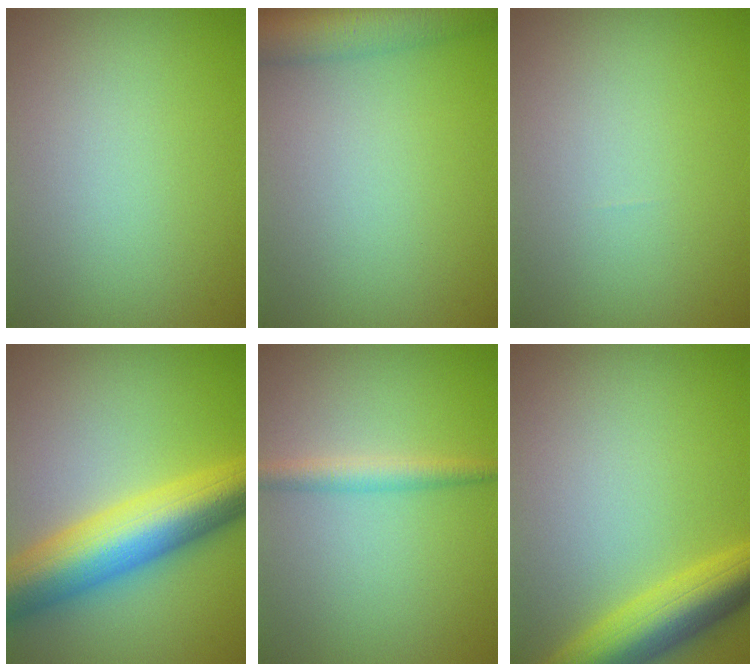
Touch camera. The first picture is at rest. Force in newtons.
{"total": 7.2, "press": 7.2, "slide": 0.4}
{"total": 0.0}
{"total": 10.3, "press": 10.3, "slide": 0.2}
{"total": 2.1, "press": 2.1, "slide": 0.0}
{"total": 6.7, "press": 6.7, "slide": 0.3}